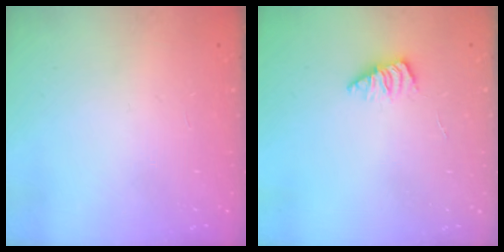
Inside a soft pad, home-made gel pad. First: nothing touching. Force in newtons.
{"total": 1.7, "press": 1.6, "slide": 0.4}